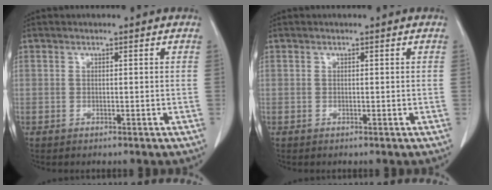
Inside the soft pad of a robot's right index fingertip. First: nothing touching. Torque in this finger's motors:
{"motor_torque": [-0.04, 0.03, 0.01, -0.01]}